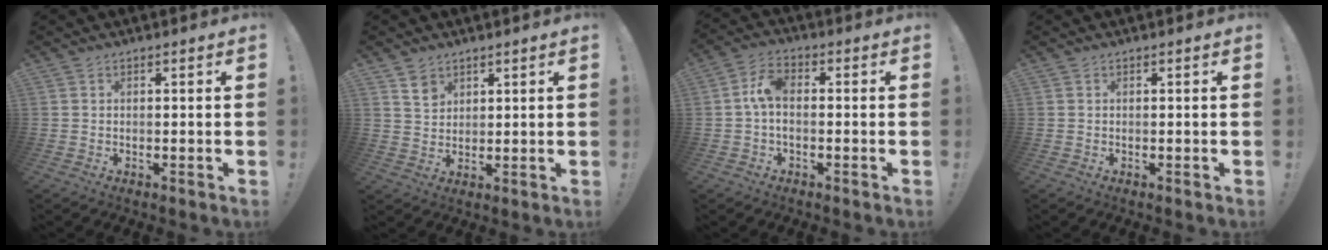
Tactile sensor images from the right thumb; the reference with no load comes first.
{"total": 5.2, "force": [3.5, 3.7, 1.4], "torque": [-0.011, -0.020, 0.064]}
{"total": 6.0, "force": [-0.3, 3.3, 5.0], "torque": [-0.097, 0.007, -0.001]}
{"total": 0.0}